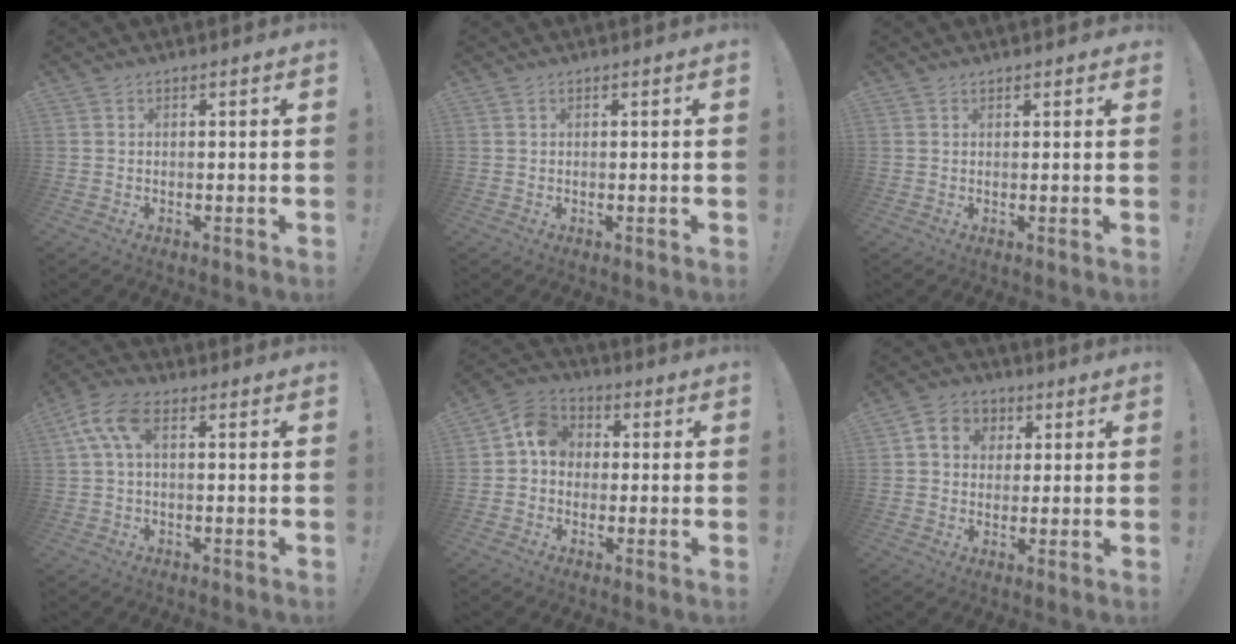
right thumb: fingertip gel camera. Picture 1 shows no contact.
{"total": 0.0}
{"total": 1.1, "force": [0.8, 0.7, 0.4], "torque": [-0.001, -0.003, 0.013]}
{"total": 8.6, "force": [2.0, 4.0, 7.3], "torque": [-0.159, 0.004, 0.041]}
{"total": 8.4, "force": [0.2, 7.3, 4.2], "torque": [-0.066, 0.025, 0.011]}
{"total": 7.7, "force": [1.4, 6.8, 3.2], "torque": [-0.049, 0.008, 0.030]}